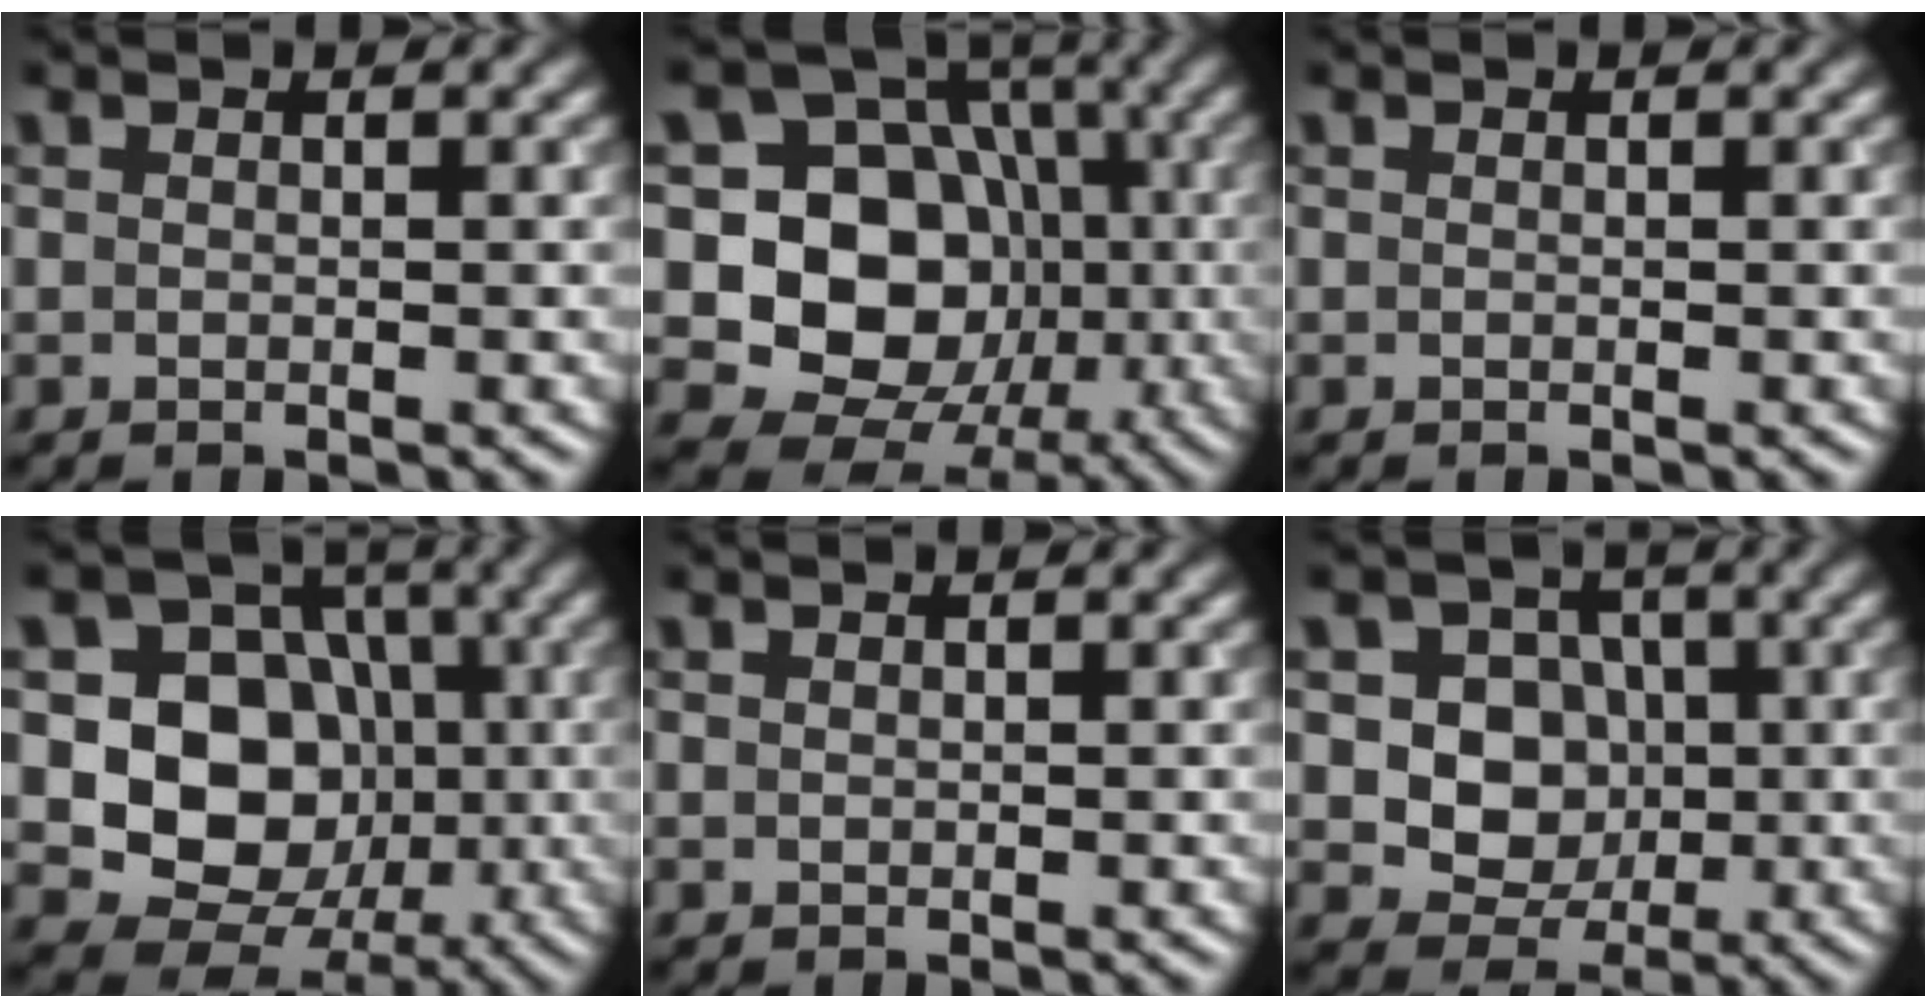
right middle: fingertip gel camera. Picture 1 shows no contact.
{"total": 13.6, "force": [-1.7, 11.5, 7.1], "torque": [-0.115, -0.011, -0.048]}
{"total": 0.0}
{"total": 9.9, "force": [-1.1, 8.2, 5.4], "torque": [-0.082, -0.008, -0.032]}
{"total": 0.0}
{"total": 7.1, "force": [0.5, 6.3, 3.2], "torque": [-0.037, 0.013, -0.005]}